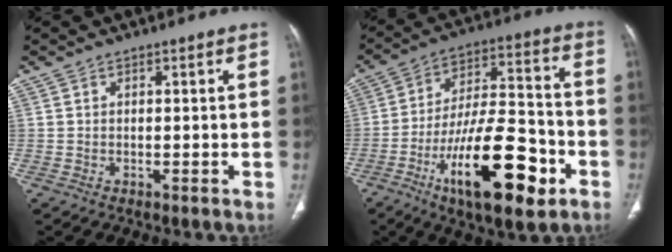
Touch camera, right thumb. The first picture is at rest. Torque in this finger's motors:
{"motor_torque": [0.54, 0.95, 1.83, -0.95, 0.23]}